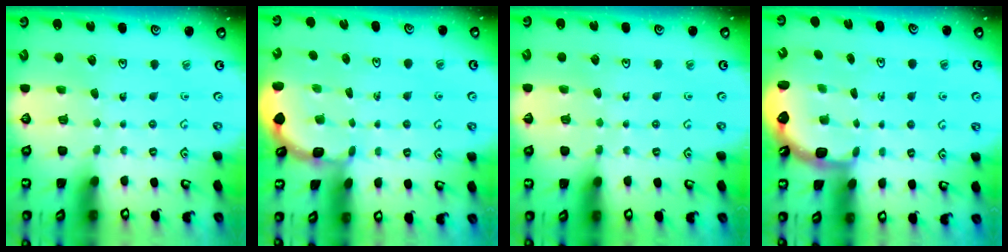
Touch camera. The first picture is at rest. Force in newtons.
{"total": 2.1, "press": 2.1, "slide": 0.1}
{"total": 2.9, "press": 2.9, "slide": 0.5}
{"total": 2.8, "press": 2.2, "slide": 1.8}